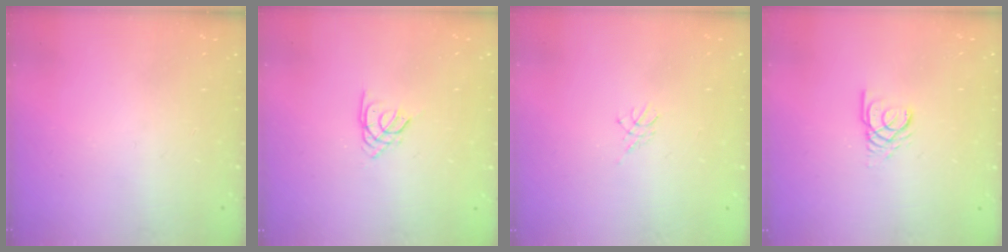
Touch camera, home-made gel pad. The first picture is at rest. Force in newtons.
{"total": 2.5, "press": 2.4, "slide": 0.5}
{"total": 3.0, "press": 2.9, "slide": 0.6}
{"total": 2.6, "press": 2.6, "slide": 0.1}